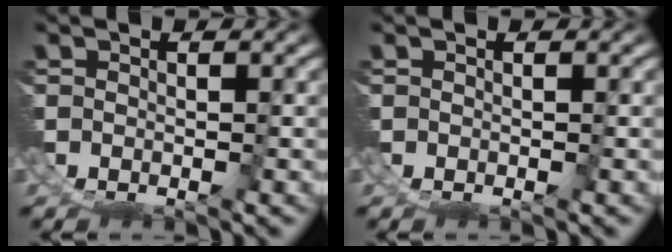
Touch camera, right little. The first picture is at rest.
{"total": 0.0}